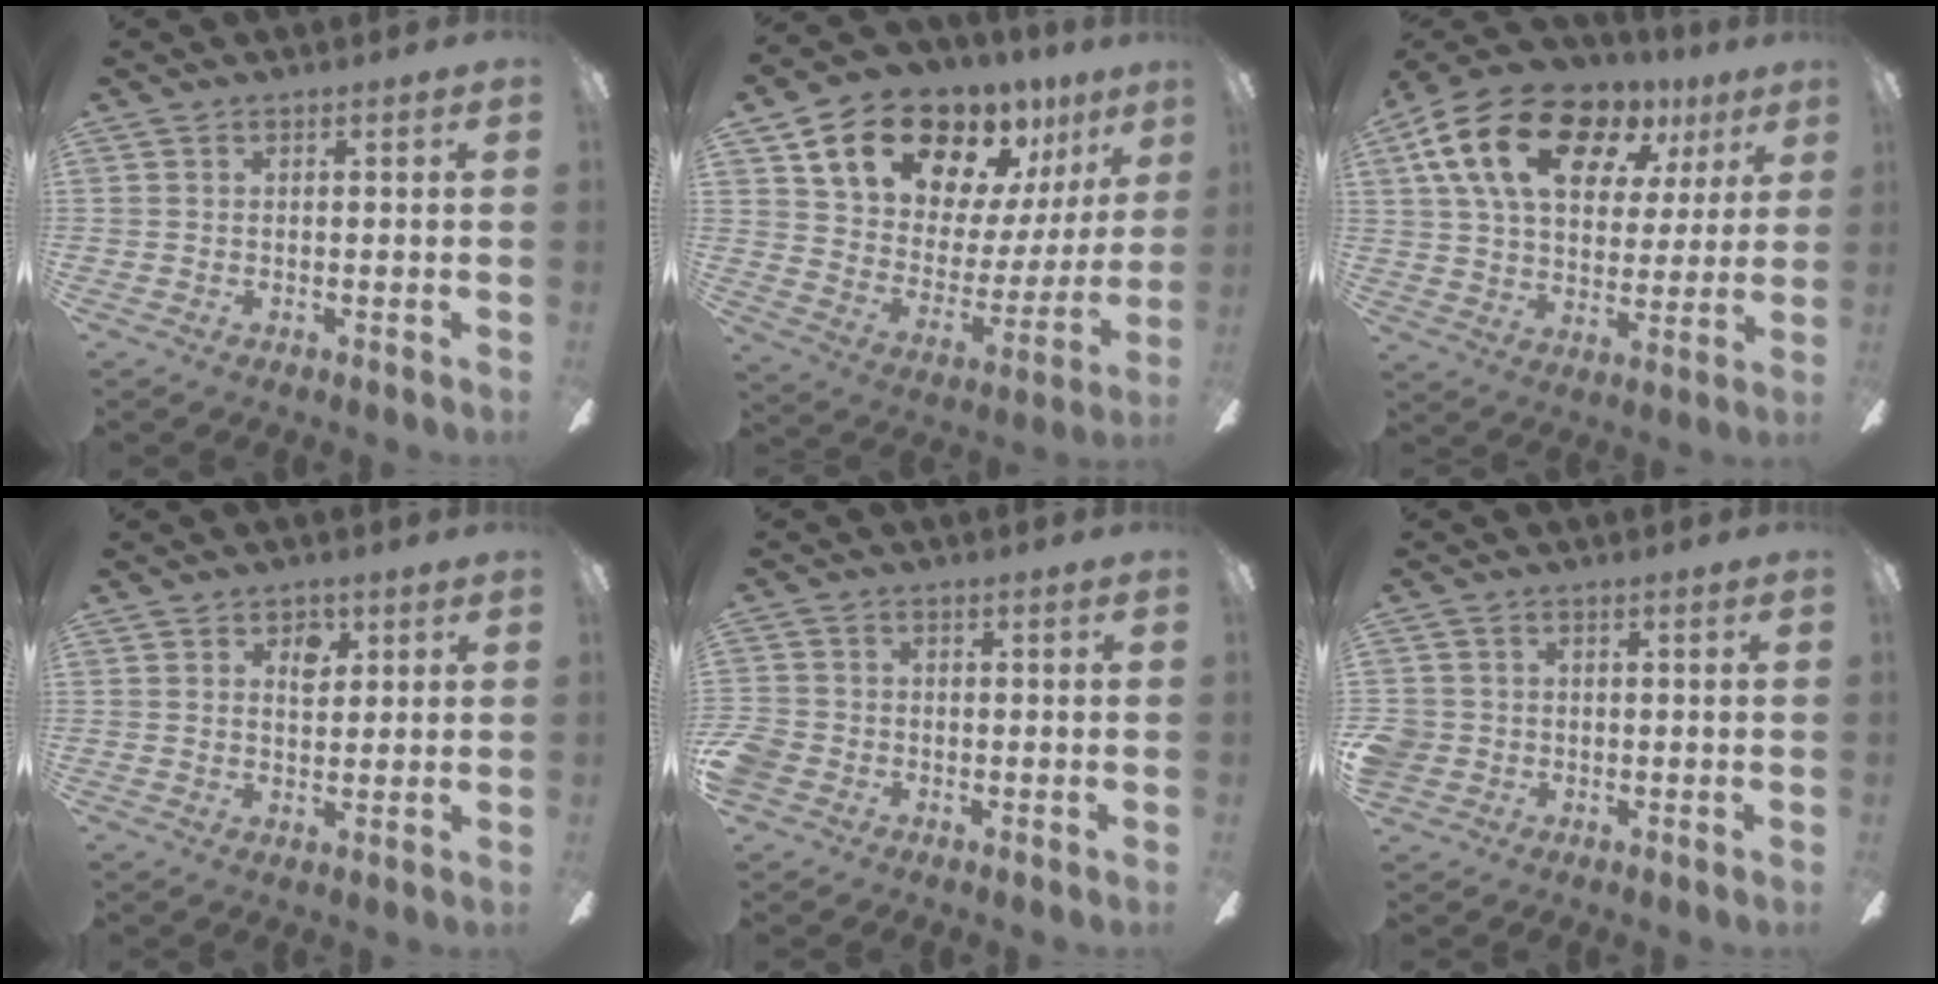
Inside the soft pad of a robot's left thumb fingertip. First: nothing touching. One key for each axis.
{"total": 18.9, "fx": 14.8, "fy": 9.4, "fz": 7.1, "tx": -0.129, "ty": -0.101, "tz": 0.269}
{"total": 20.7, "fx": 10.4, "fy": 12.3, "fz": 13.0, "tx": -0.240, "ty": -0.033, "tz": 0.184}
{"total": 4.5, "fx": 2.1, "fy": 2.9, "fz": 2.8, "tx": -0.022, "ty": -0.006, "tz": 0.027}
{"total": 4.4, "fx": -2.1, "fy": 3.5, "fz": 1.6, "tx": -0.037, "ty": 0.015, "tz": -0.040}
{"total": 3.6, "fx": -0.8, "fy": 3.4, "fz": 0.9, "tx": -0.025, "ty": 0.009, "tz": -0.014}